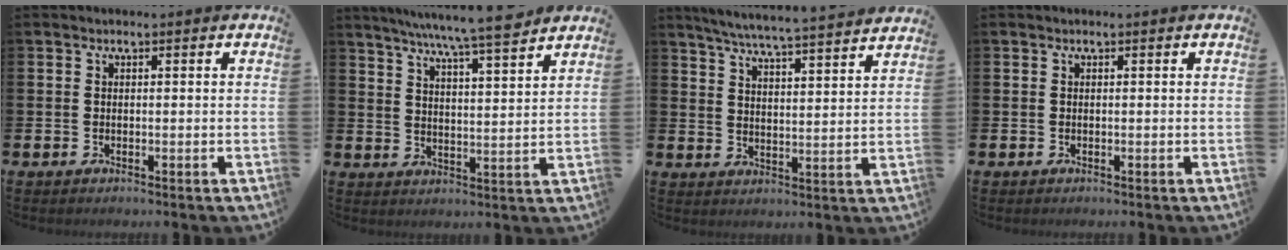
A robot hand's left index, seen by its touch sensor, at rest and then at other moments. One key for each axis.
{"total": 7.6, "fx": 7.1, "fy": -0.4, "fz": 2.7, "tx": -0.062, "ty": -0.046, "tz": 0.123}
{"total": 6.1, "fx": 5.9, "fy": -0.4, "fz": 1.5, "tx": -0.055, "ty": -0.041, "tz": 0.103}
{"total": 0.0}